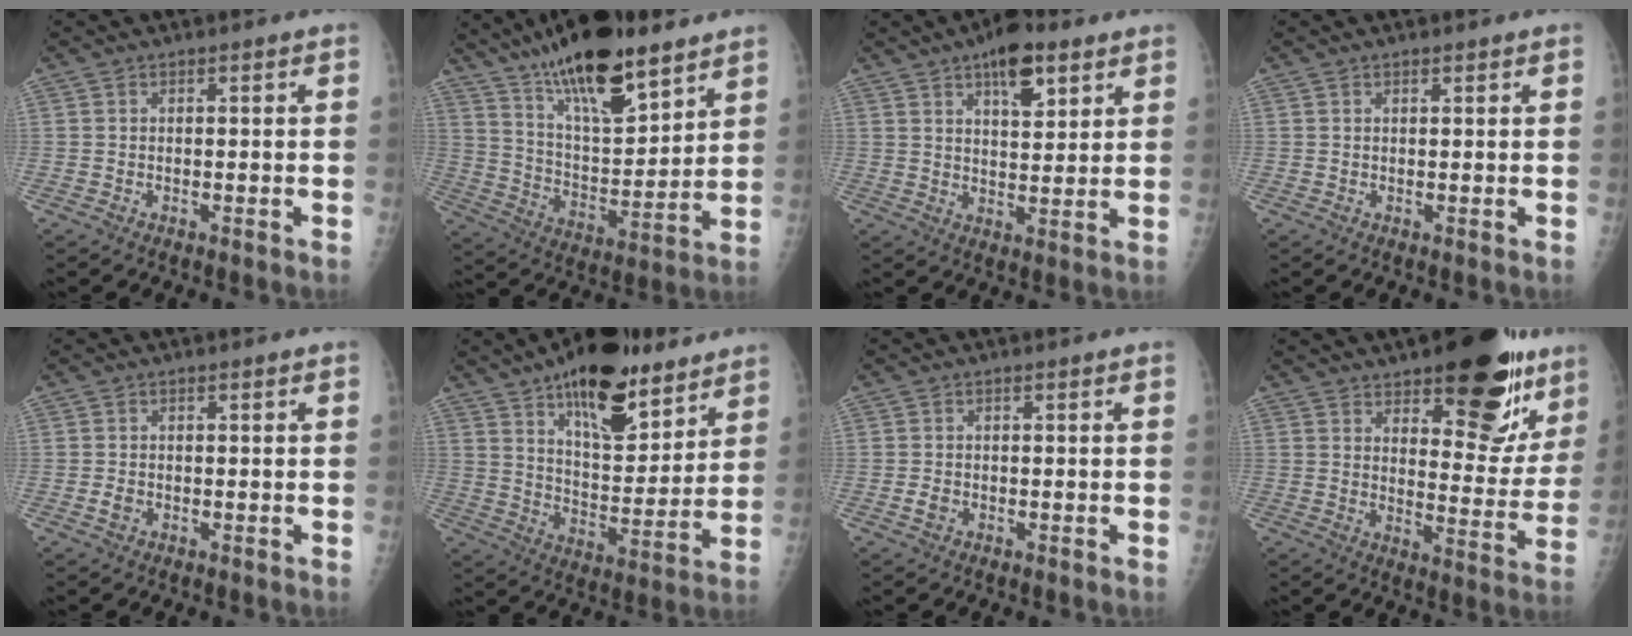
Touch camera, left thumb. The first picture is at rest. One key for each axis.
{"total": 20.3, "fx": 14.0, "fy": 6.4, "fz": 13.2, "tx": -0.200, "ty": -0.065, "tz": 0.244}
{"total": 13.2, "fx": 7.6, "fy": 5.4, "fz": 9.3, "tx": -0.114, "ty": -0.035, "tz": 0.120}
{"total": 0.7, "fx": 0.5, "fy": 0.3, "fz": 0.4, "tx": -0.005, "ty": -0.003, "tz": 0.008}
{"total": 1.5, "fx": -0.4, "fy": 1.2, "fz": 0.9, "tx": -0.012, "ty": 0.001, "tz": -0.006}
{"total": 20.3, "fx": 13.3, "fy": 8.5, "fz": 12.7, "tx": -0.150, "ty": -0.072, "tz": 0.213}
{"total": 1.6, "fx": -0.4, "fy": 1.2, "fz": 0.9, "tx": -0.013, "ty": 0.001, "tz": -0.008}
{"total": 21.3, "fx": 13.1, "fy": 8.6, "fz": 14.5, "tx": -0.133, "ty": -0.071, "tz": 0.179}